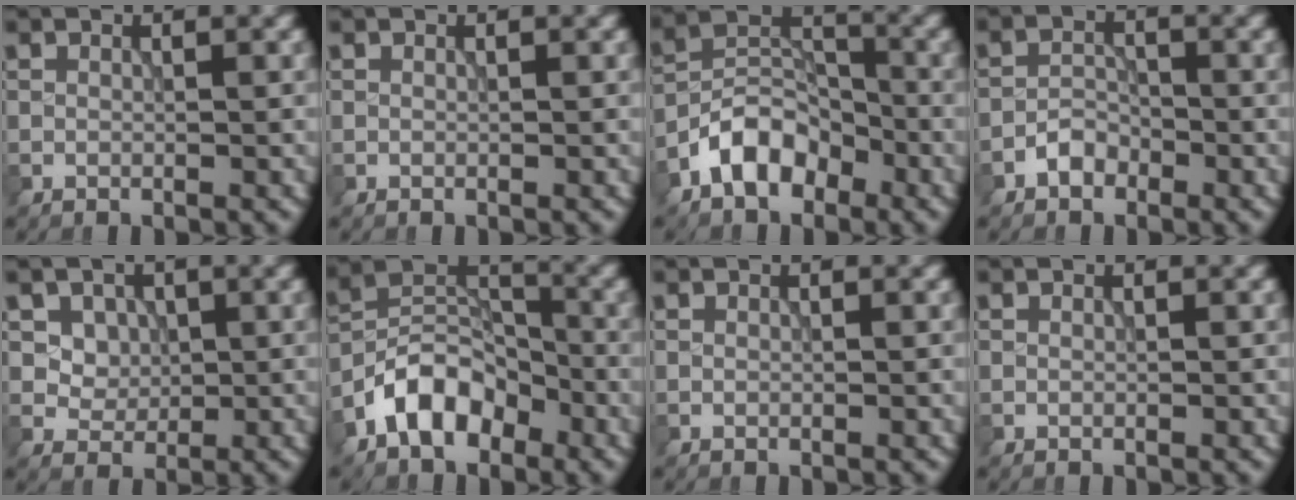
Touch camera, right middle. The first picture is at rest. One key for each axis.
{"total": 0.0}
{"total": 5.4, "fx": -3.3, "fy": 3.2, "fz": 2.9, "tx": -0.047, "ty": 0.011, "tz": -0.069}
{"total": 2.0, "fx": -1.4, "fy": 1.2, "fz": 0.8, "tx": -0.010, "ty": 0.008, "tz": -0.027}
{"total": 4.3, "fx": 1.7, "fy": 3.5, "fz": 2.0, "tx": -0.045, "ty": -0.007, "tz": 0.041}
{"total": 6.4, "fx": -3.8, "fy": 3.7, "fz": 3.5, "tx": -0.055, "ty": 0.010, "tz": -0.079}
{"total": 0.0}
{"total": 0.0}